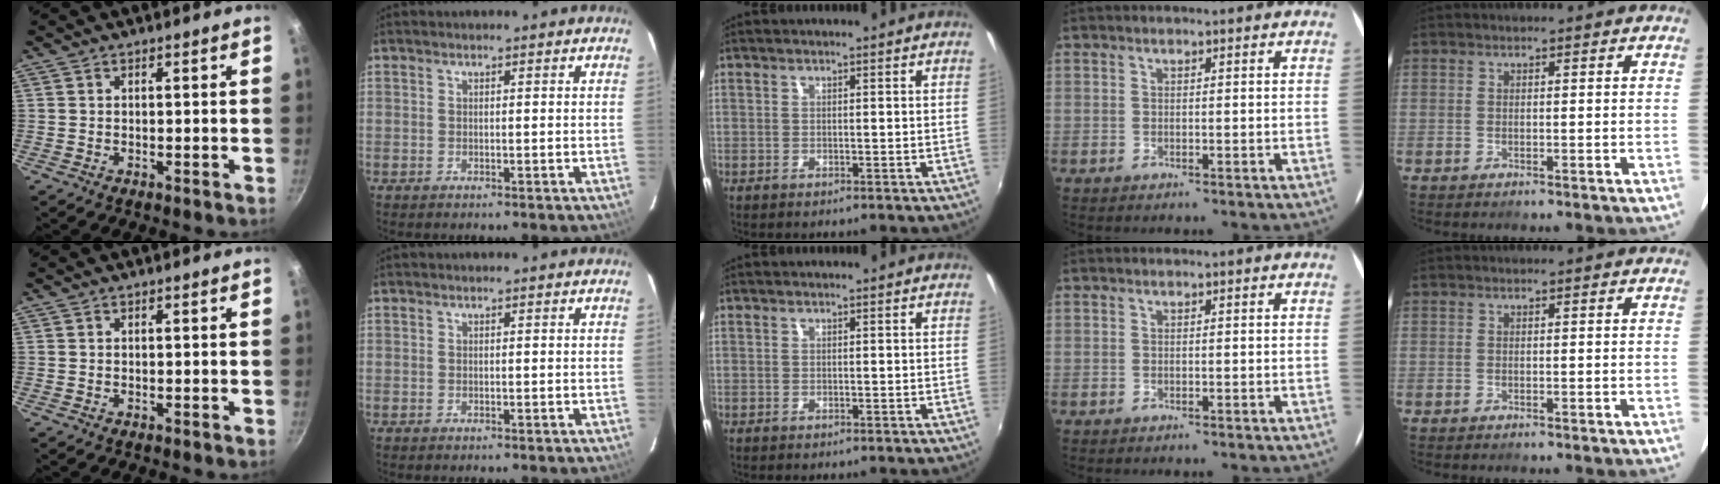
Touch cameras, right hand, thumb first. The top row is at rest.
{}